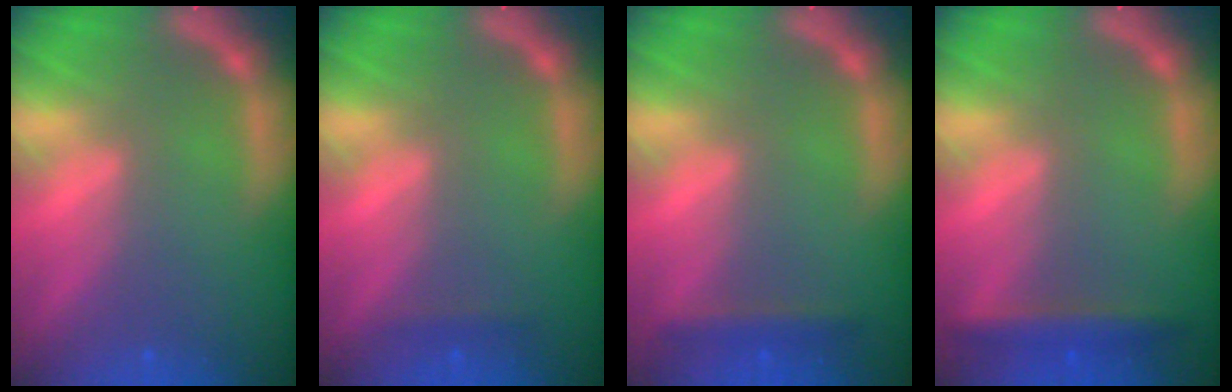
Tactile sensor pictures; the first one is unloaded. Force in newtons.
{"total": 0.9}
{"total": 1.9}
{"total": 2.9}